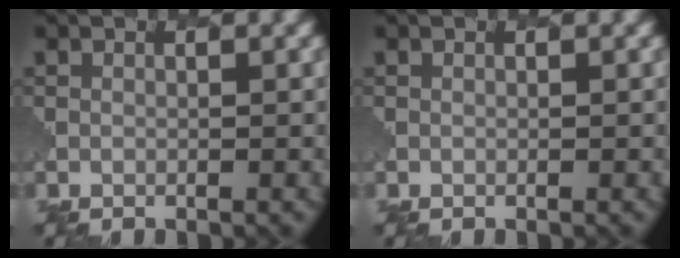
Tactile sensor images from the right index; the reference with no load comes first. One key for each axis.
{"total": 0.0}